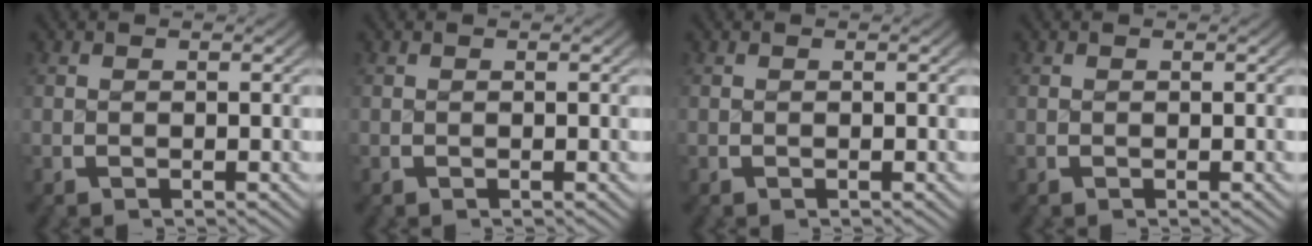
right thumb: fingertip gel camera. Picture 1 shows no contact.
{"total": 0.0}
{"total": 0.0}
{"total": 0.0}